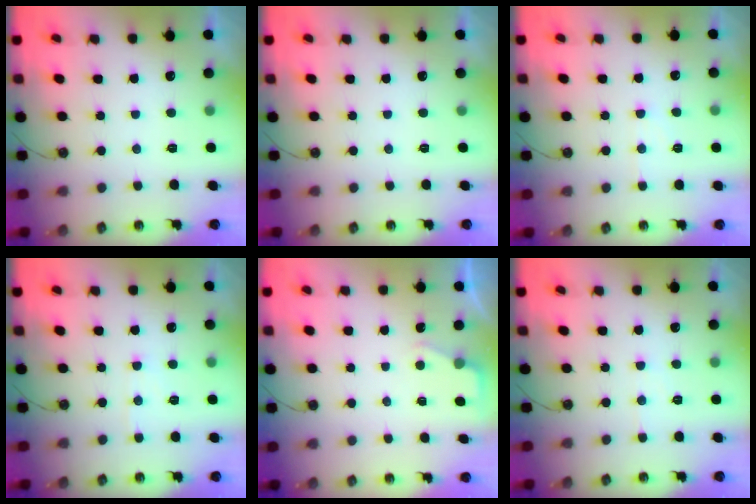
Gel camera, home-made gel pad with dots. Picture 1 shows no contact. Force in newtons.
{"total": 0.0}
{"total": 4.8, "press": 4.7, "slide": 0.6}
{"total": 3.7, "press": 3.6, "slide": 0.6}
{"total": 2.4, "press": 2.4, "slide": 0.4}
{"total": 4.6, "press": 4.6, "slide": 0.7}